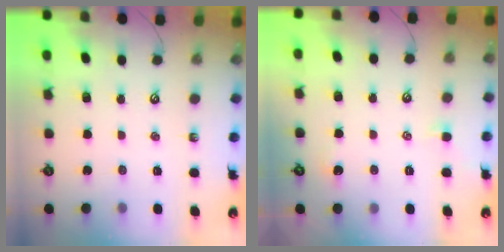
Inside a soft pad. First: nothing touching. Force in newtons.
{"total": 1.0, "press": 0.9, "slide": 0.6}